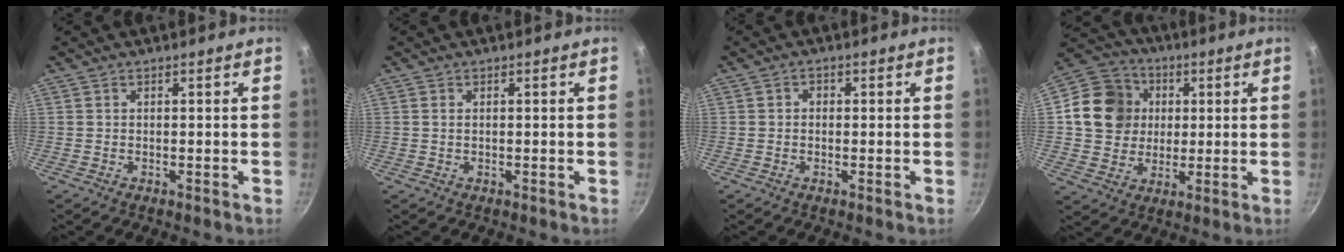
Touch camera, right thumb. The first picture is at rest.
{"total": 0.7, "force": [0.1, 0.4, 0.6], "torque": [-0.011, 0.001, 0.001]}
{"total": 1.2, "force": [-0.1, 1.1, 0.5], "torque": [-0.008, 0.005, -0.003]}
{"total": 13.2, "force": [2.1, 11.8, 5.6], "torque": [-0.076, 0.016, 0.030]}